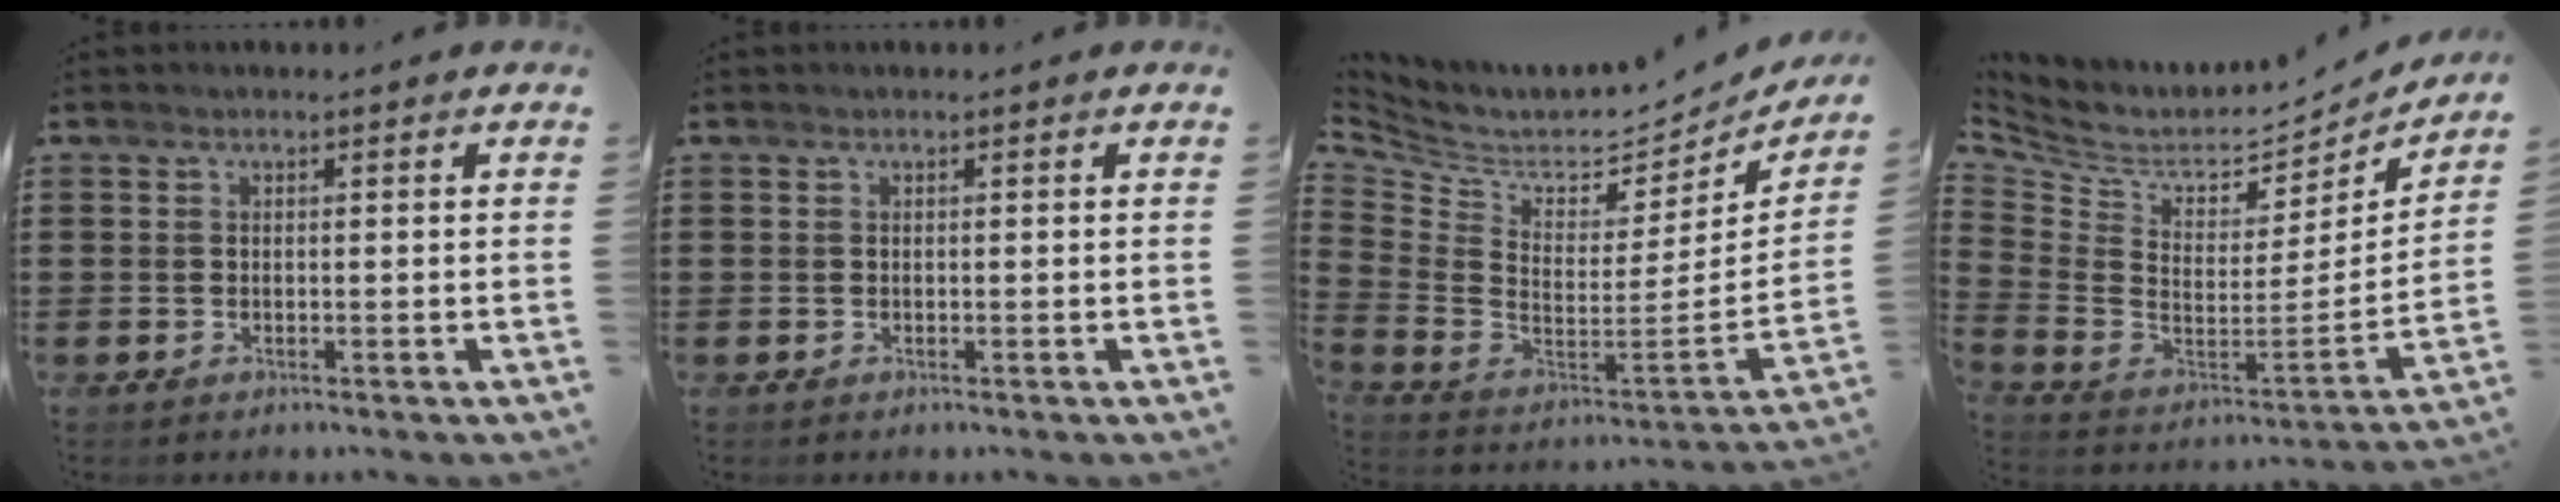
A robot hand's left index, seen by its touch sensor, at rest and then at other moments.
{"total": 0.0}
{"total": 5.2, "force": [4.7, 1.7, 1.5], "torque": [-0.065, -0.059, 0.078]}
{"total": 4.4, "force": [3.6, 2.1, 1.5], "torque": [-0.059, -0.051, 0.058]}